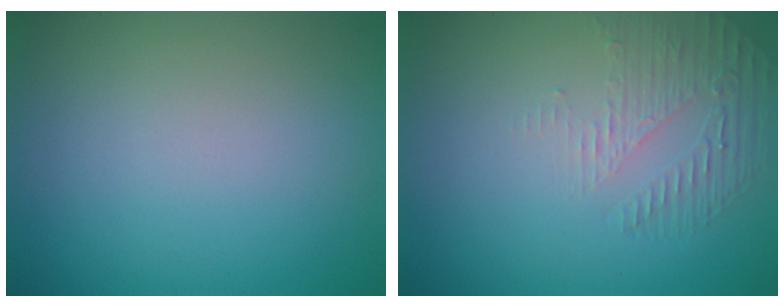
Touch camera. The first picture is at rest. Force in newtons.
{"total": 1.7, "press": 0.8, "slide": 1.5}